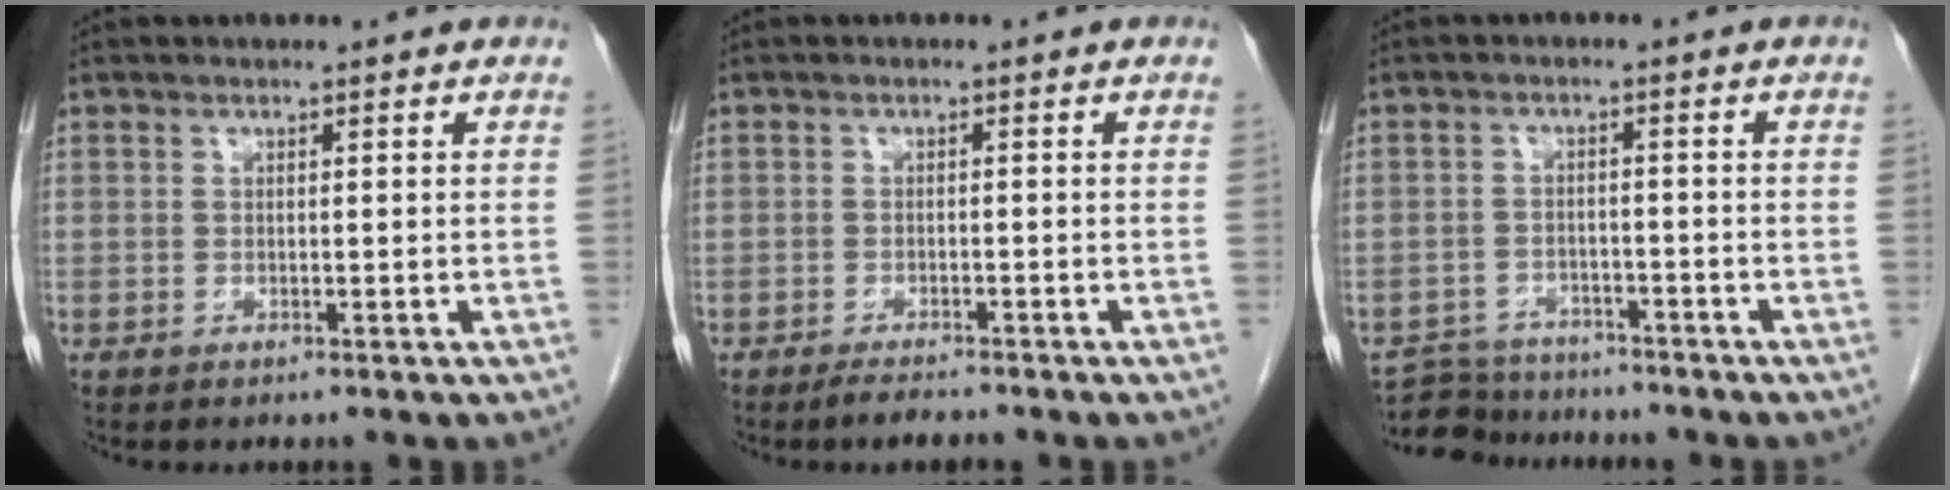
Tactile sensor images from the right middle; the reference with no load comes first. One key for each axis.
{"total": 2.4, "fx": -2.1, "fy": 0.2, "fz": 1.0, "tx": -0.025, "ty": -0.006, "tz": -0.034}
{"total": 6.4, "fx": -6.1, "fy": 2.1, "fz": 0.0, "tx": 0.003, "ty": 0.002, "tz": -0.100}